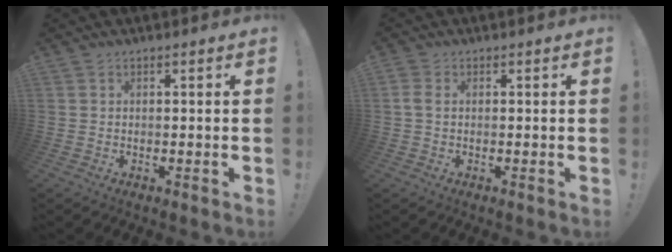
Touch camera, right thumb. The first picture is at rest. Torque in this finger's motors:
{"motor_torque": [0.16, -0.11, 0.38, 0.32, 0.19]}